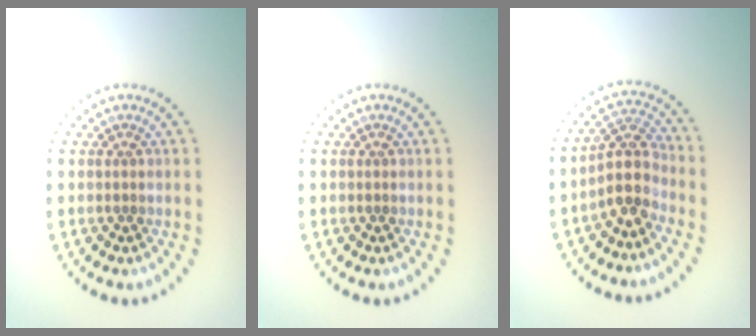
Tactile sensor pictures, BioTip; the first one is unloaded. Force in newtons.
{"total": 0.0}
{"total": 3.6, "press": 3.0, "slide": 2.0}